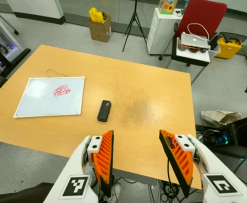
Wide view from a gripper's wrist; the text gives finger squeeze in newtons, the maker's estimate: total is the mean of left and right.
{"total": 0.0}